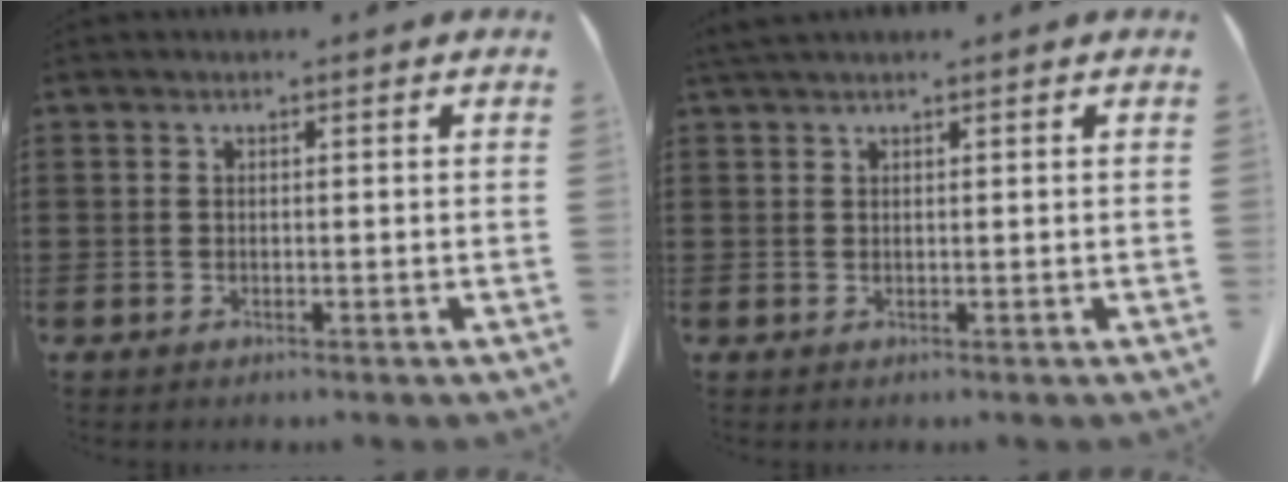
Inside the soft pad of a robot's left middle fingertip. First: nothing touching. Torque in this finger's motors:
{"motor_torque": [0.43, 0.40, 0.00, 0.02]}